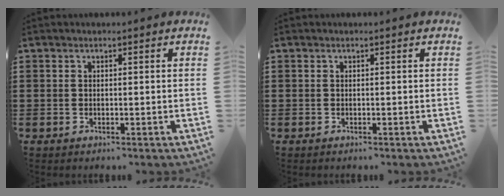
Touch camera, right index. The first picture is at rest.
{"total": 0.0}